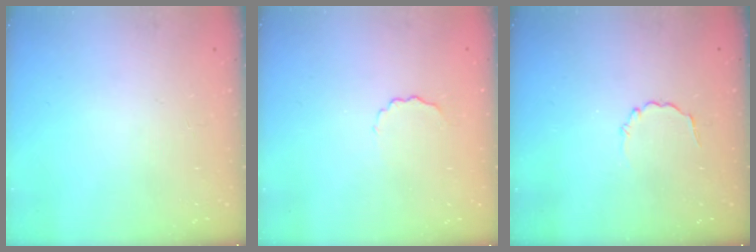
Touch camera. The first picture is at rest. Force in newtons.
{"total": 4.1, "press": 4.0, "slide": 0.8}
{"total": 2.1, "press": 1.9, "slide": 0.9}